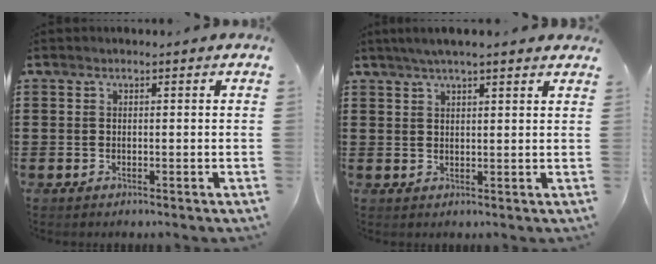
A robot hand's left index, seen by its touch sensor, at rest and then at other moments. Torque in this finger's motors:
{"motor_torque": [2.14, 0.00, 0.27, 0.09]}